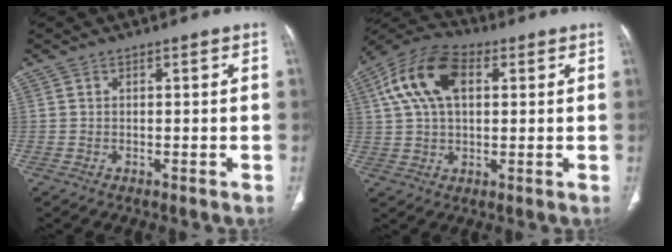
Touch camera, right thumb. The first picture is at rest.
{"total": 13.6, "force": [4.0, 8.0, 10.3], "torque": [-0.199, 0.021, 0.067]}